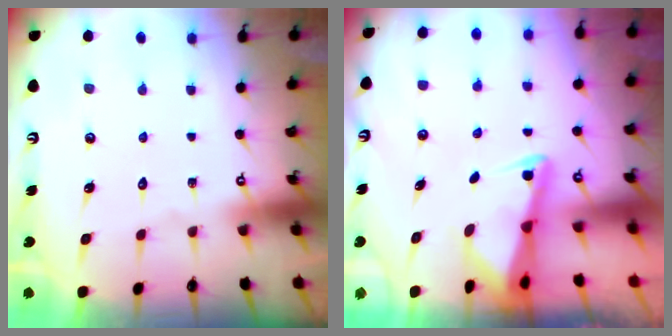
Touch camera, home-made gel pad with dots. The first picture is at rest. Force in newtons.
{"total": 2.3, "press": 2.3, "slide": 0.4}